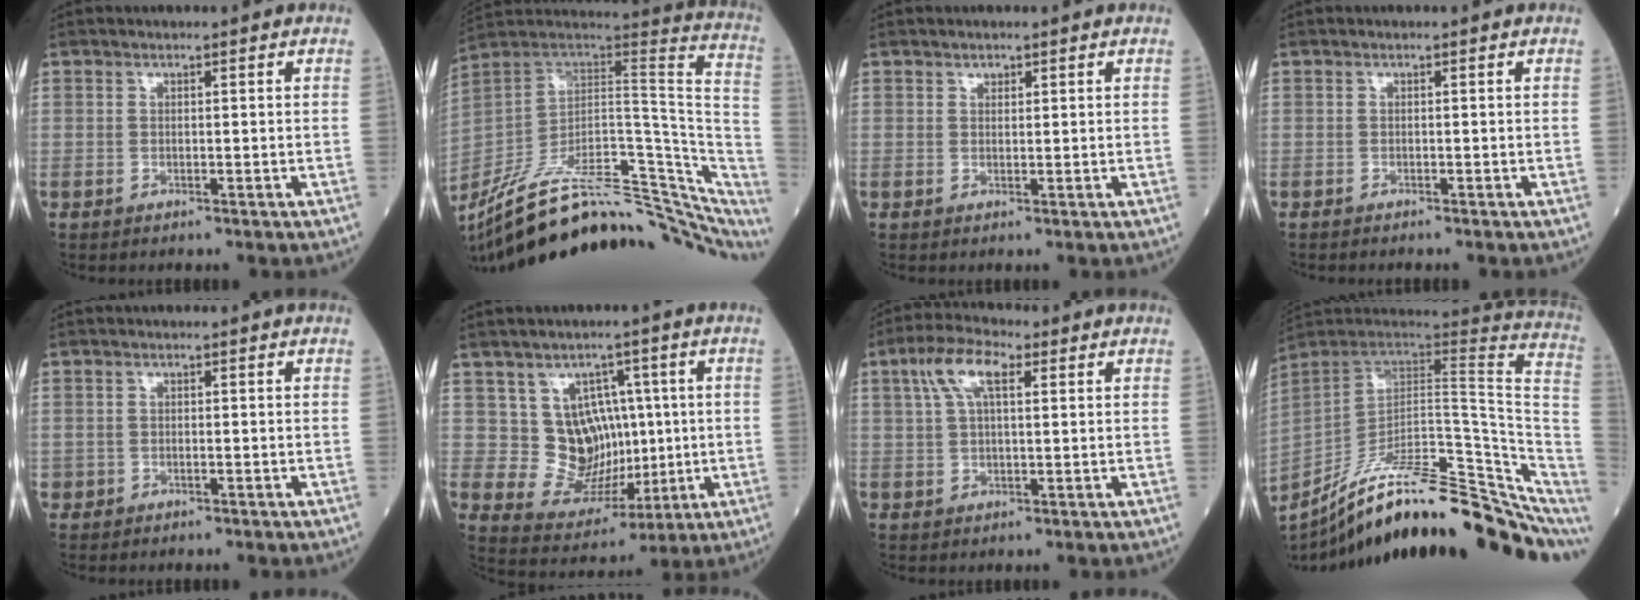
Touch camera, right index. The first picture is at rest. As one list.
[{"total": 31.6, "force": [-23.8, 9.1, 18.7], "torque": [-0.223, 0.001, -0.338]}, {"total": 0.7, "force": [0.5, 0.4, 0.2], "torque": [-0.001, -0.003, 0.007]}, {"total": 1.2, "force": [-1.1, -0.1, 0.5], "torque": [-0.006, 0.000, -0.014]}, {"total": 0.7, "force": [-0.2, 0.6, 0.3], "torque": [-0.006, 0.002, -0.001]}, {"total": 9.3, "force": [1.6, 7.6, 5.1], "torque": [-0.083, 0.015, 0.050]}, {"total": 6.9, "force": [2.9, 2.2, 5.9], "torque": [-0.125, 0.024, 0.053]}, {"total": 28.0, "force": [-21.0, 6.0, 17.6], "torque": [-0.183, 0.004, -0.302]}]